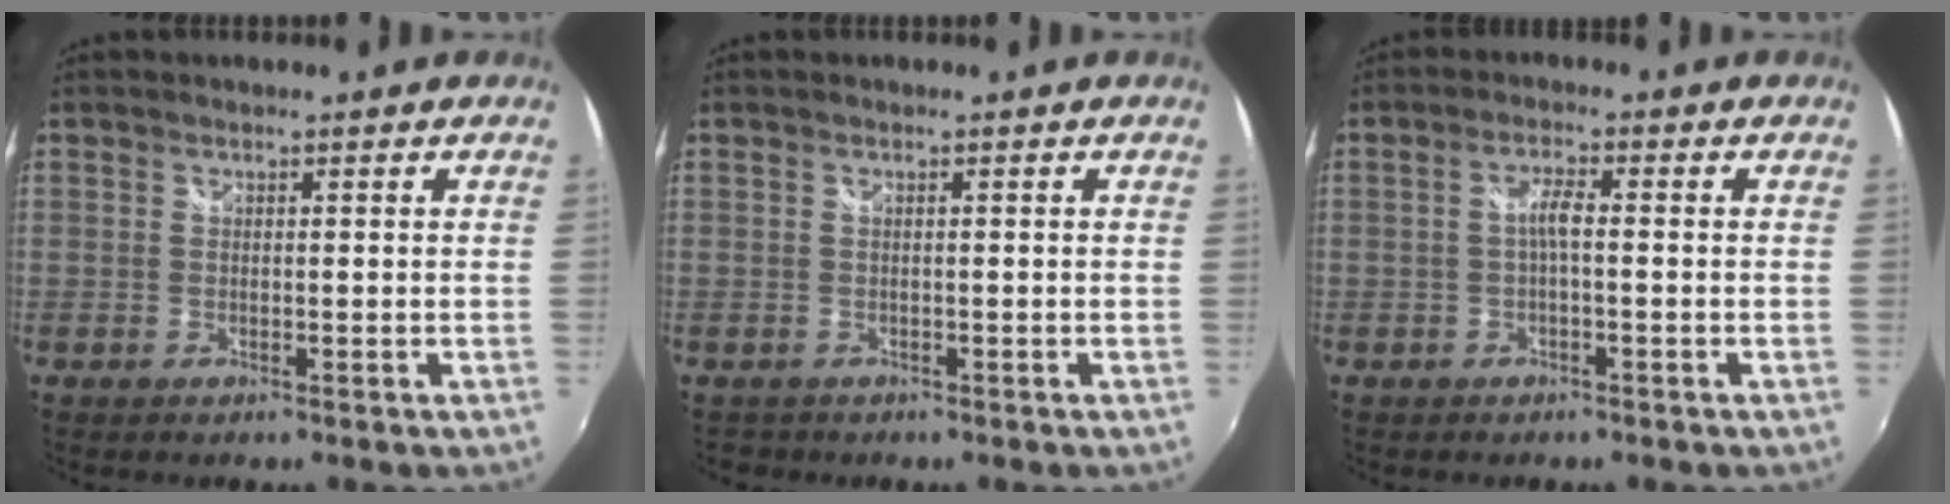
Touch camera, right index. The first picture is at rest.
{"total": 1.0, "force": [-0.6, 0.8, 0.2], "torque": [-0.008, -0.001, -0.006]}
{"total": 2.5, "force": [-0.5, 0.3, 2.5], "torque": [-0.049, 0.006, -0.009]}